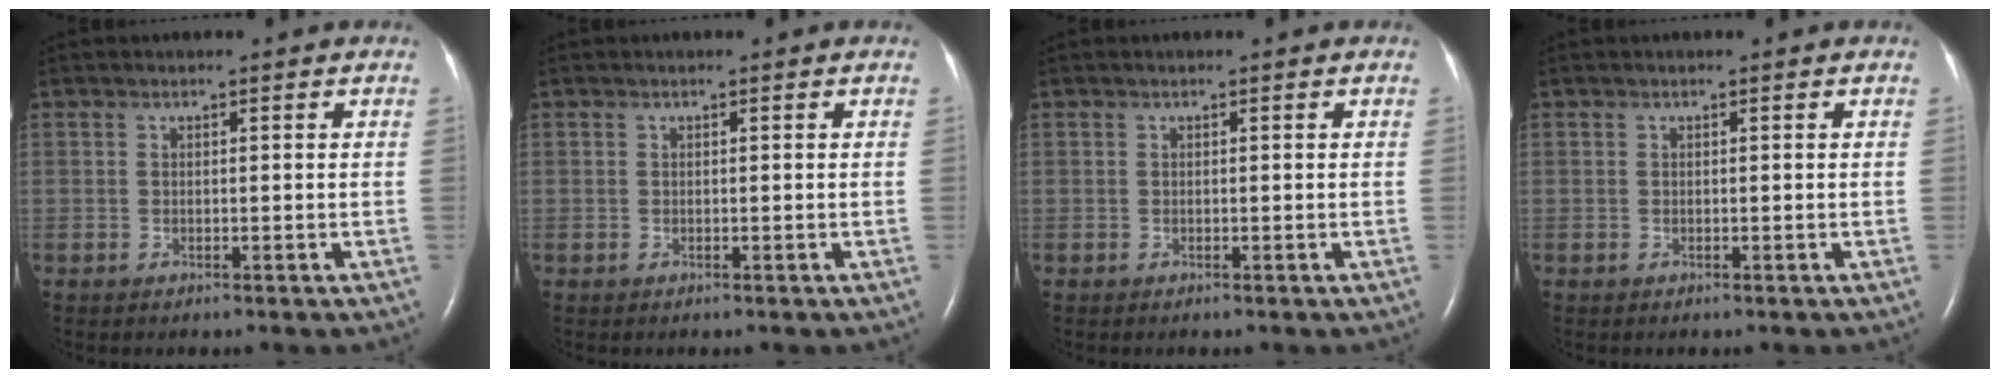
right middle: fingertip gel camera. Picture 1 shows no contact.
{"total": 0.0}
{"total": 0.0}
{"total": 0.0}